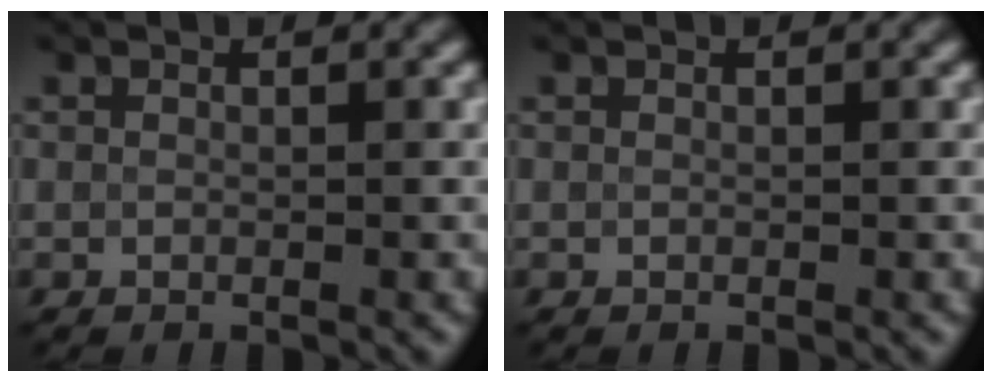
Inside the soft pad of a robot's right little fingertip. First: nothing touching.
{"total": 0.0}